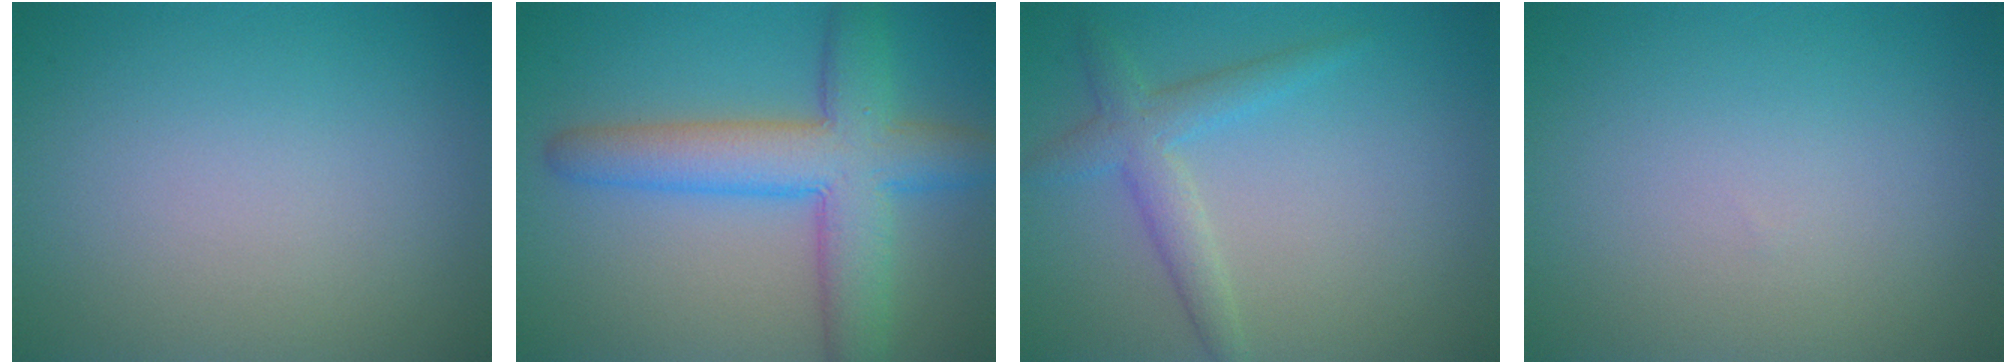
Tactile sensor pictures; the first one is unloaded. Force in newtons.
{"total": 7.7, "press": 7.7, "slide": 0.2}
{"total": 2.8, "press": 2.8, "slide": 0.0}
{"total": 0.0}